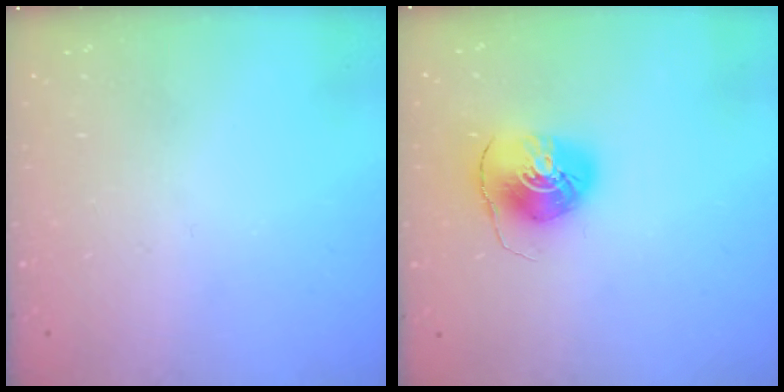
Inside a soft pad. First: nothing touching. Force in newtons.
{"total": 7.7, "press": 7.7, "slide": 0.7}